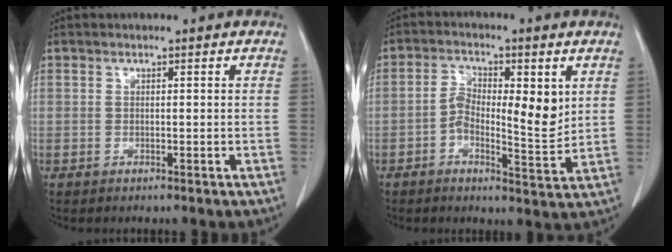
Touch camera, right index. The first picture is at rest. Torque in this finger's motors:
{"motor_torque": [0.21, 0.13, 0.18, 0.05]}